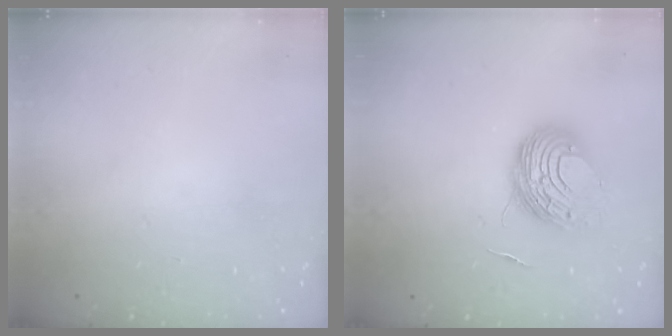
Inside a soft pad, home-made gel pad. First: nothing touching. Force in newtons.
{"total": 9.7, "press": 9.6, "slide": 1.3}